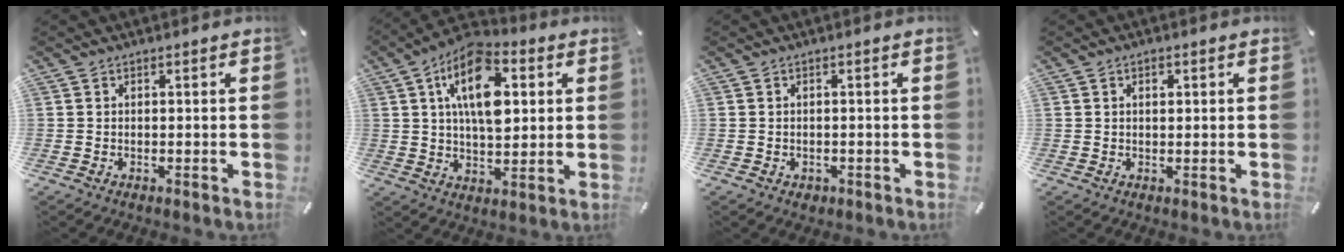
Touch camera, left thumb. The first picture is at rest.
{"total": 15.7, "force": [4.8, 8.7, 12.1], "torque": [-0.214, -0.008, 0.079]}
{"total": 1.1, "force": [-0.4, 1.0, 0.3], "torque": [-0.008, 0.003, -0.010]}
{"total": 1.4, "force": [0.5, 0.9, 1.1], "torque": [-0.015, 0.001, 0.006]}